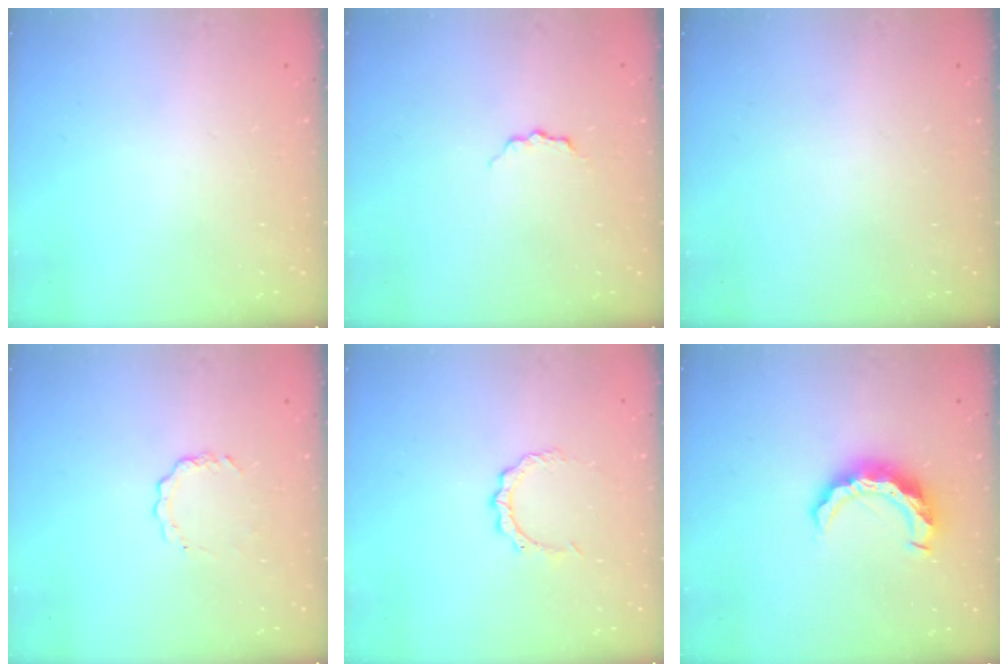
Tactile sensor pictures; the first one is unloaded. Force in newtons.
{"total": 4.0, "press": 3.9, "slide": 0.5}
{"total": 0.0}
{"total": 3.9, "press": 3.9, "slide": 0.3}
{"total": 2.9, "press": 2.9, "slide": 0.2}
{"total": 9.7, "press": 9.7, "slide": 1.2}